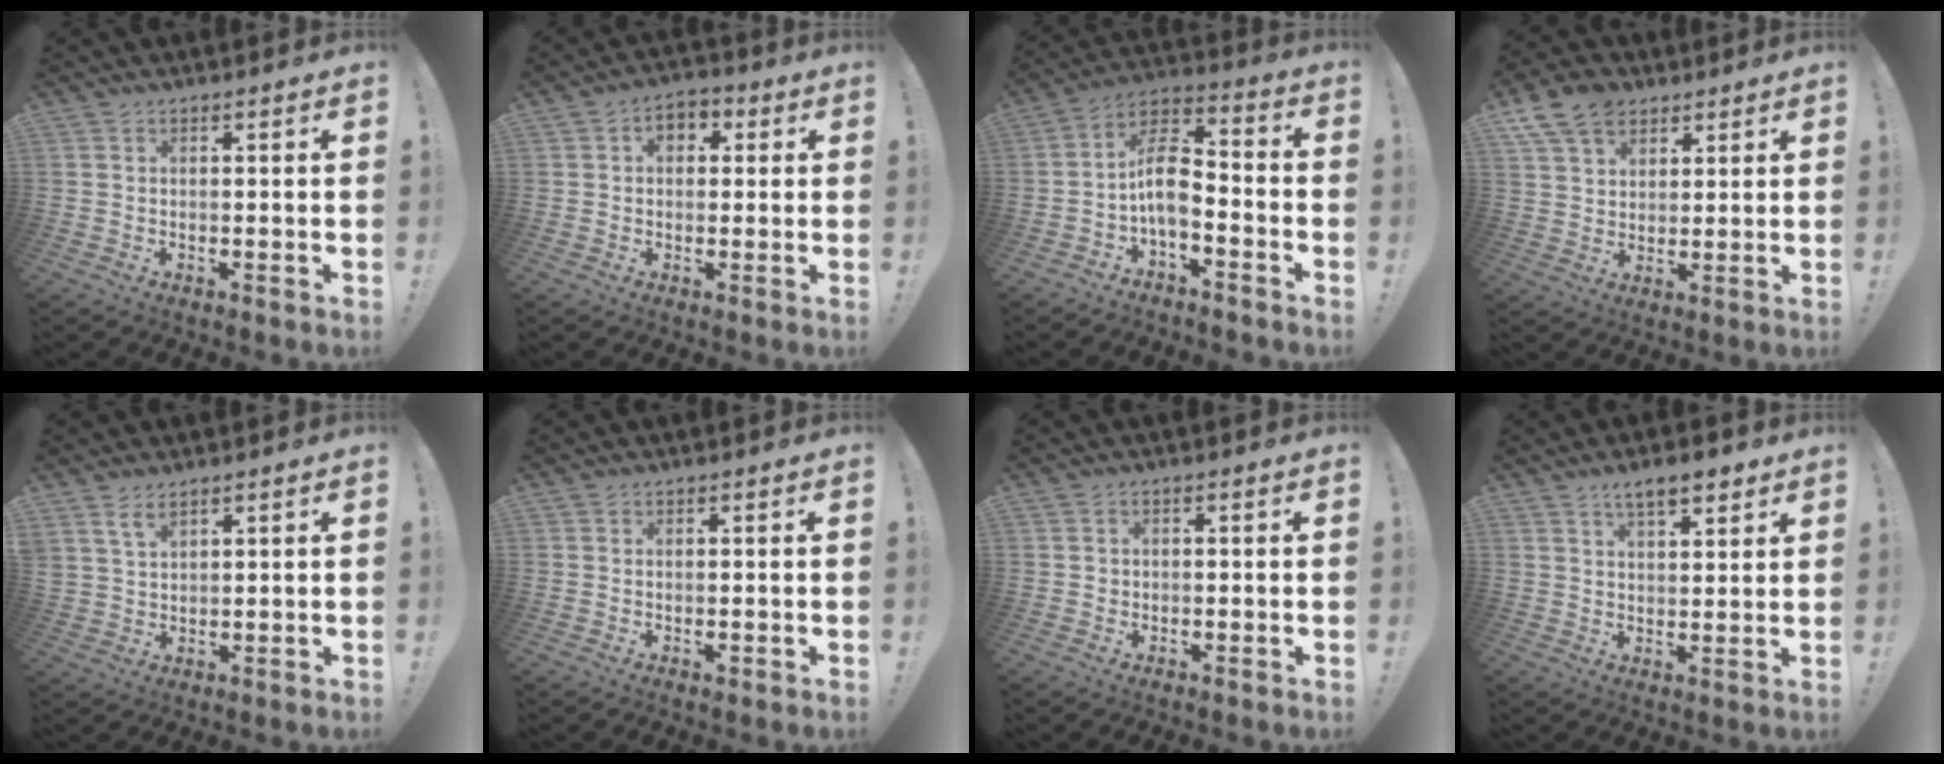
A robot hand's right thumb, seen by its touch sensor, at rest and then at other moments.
{"total": 5.0, "force": [0.9, 3.8, 3.2], "torque": [-0.042, 0.005, 0.016]}
{"total": 10.2, "force": [-2.5, 5.9, 7.9], "torque": [-0.143, 0.021, -0.045]}
{"total": 11.2, "force": [6.7, 7.6, 4.7], "torque": [-0.083, -0.027, 0.133]}
{"total": 4.3, "force": [3.1, 1.9, 2.4], "torque": [-0.040, -0.017, 0.057]}
{"total": 0.5, "force": [-0.2, 0.4, 0.3], "torque": [-0.007, 0.002, -0.002]}
{"total": 1.3, "force": [-0.1, 1.2, 0.1], "torque": [0.000, 0.005, -0.003]}
{"total": 7.3, "force": [5.0, 2.7, 4.5], "torque": [-0.056, -0.023, 0.085]}